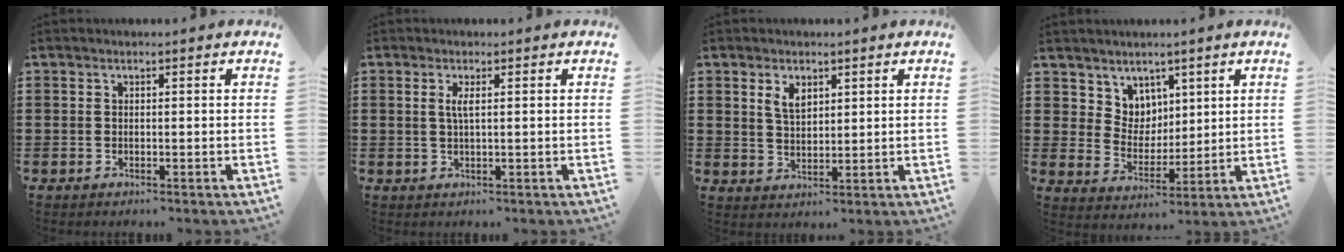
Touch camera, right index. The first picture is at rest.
{"total": 1.9, "force": [0.5, 0.2, 1.8], "torque": [-0.038, 0.001, 0.007]}
{"total": 3.2, "force": [1.9, 1.8, 1.9], "torque": [-0.043, 0.006, 0.035]}
{"total": 5.7, "force": [3.9, 4.1, -0.2], "torque": [-0.027, -0.005, 0.076]}